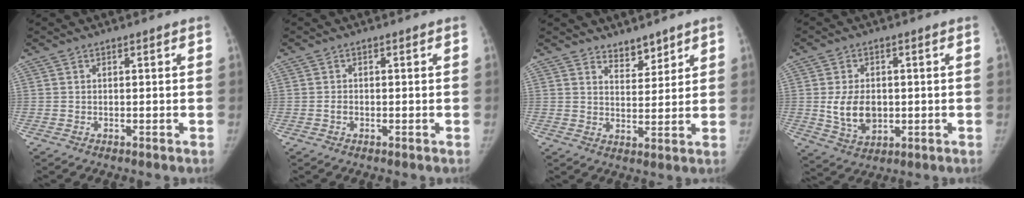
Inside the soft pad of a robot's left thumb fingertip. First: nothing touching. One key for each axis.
{"total": 1.0, "fx": -0.4, "fy": 0.7, "fz": 0.5, "tx": -0.006, "ty": 0.003, "tz": -0.007}
{"total": 4.4, "fx": 3.7, "fy": 2.0, "fz": 1.1, "tx": 0.007, "ty": -0.031, "tz": 0.064}
{"total": 8.4, "fx": -0.3, "fy": 5.9, "fz": 5.9, "tx": -0.088, "ty": -0.007, "tz": 0.007}